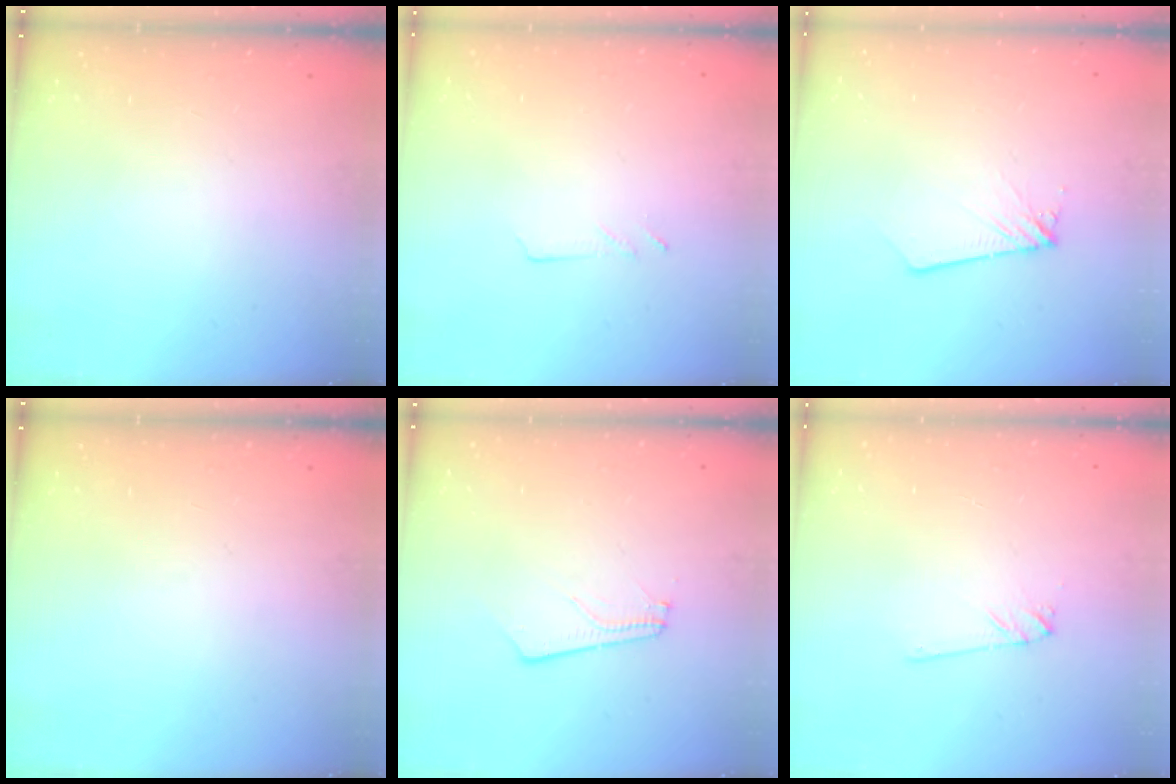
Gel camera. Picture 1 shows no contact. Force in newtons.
{"total": 2.2, "press": 2.2, "slide": 0.2}
{"total": 1.8, "press": 1.8, "slide": 0.1}
{"total": 0.0}
{"total": 2.4, "press": 2.4, "slide": 0.4}
{"total": 1.7, "press": 1.7, "slide": 0.1}